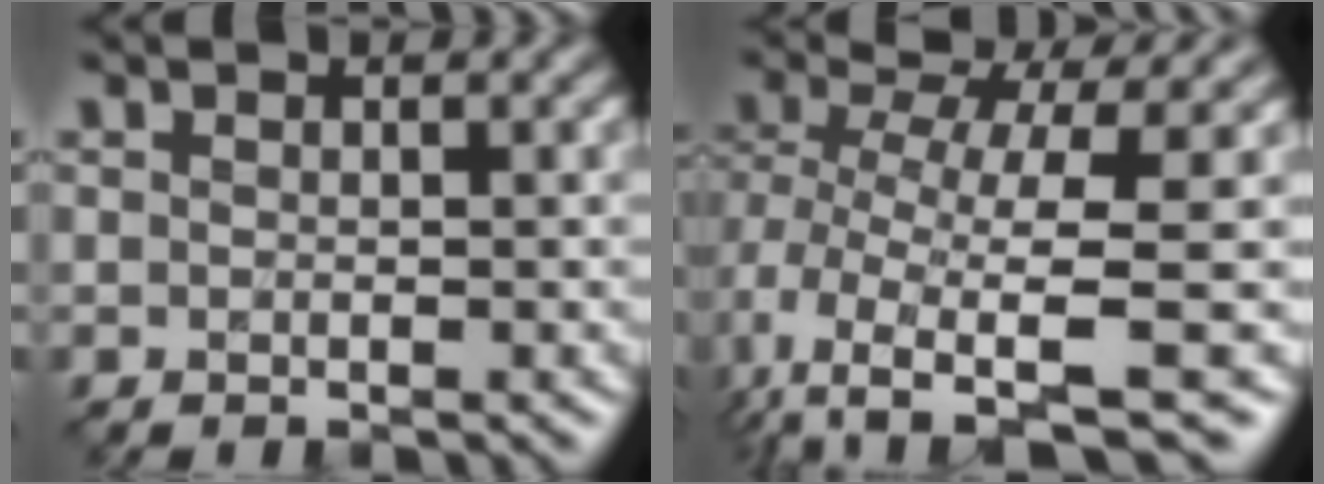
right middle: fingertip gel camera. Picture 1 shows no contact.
{"total": 7.4, "force": [-1.3, 3.0, 6.6], "torque": [-0.138, -0.018, -0.021]}